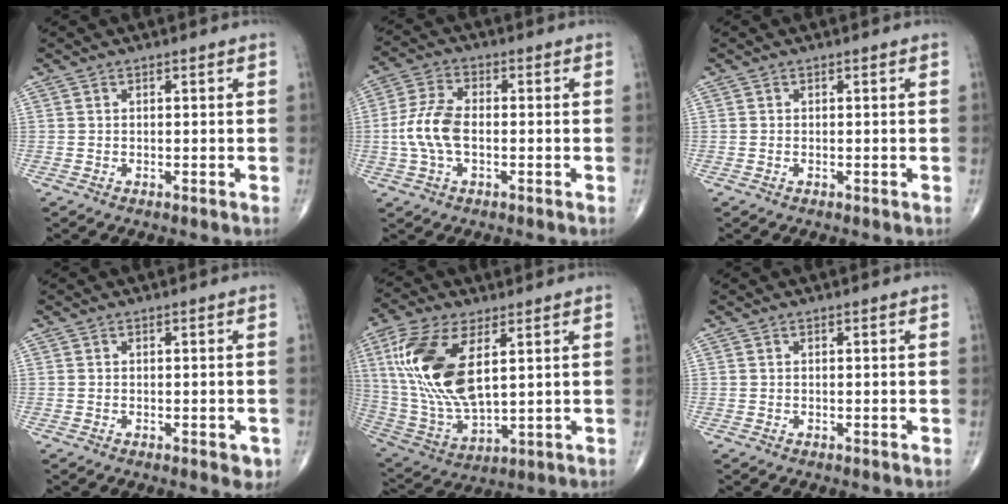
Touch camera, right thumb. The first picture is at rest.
{"total": 8.6, "force": [-1.1, 4.7, 7.1], "torque": [-0.161, 0.019, -0.024]}
{"total": 0.0}
{"total": 2.1, "force": [-0.8, 1.0, 1.7], "torque": [-0.008, 0.000, -0.010]}
{"total": 19.4, "force": [5.4, 9.1, 16.3], "torque": [-0.346, -0.021, 0.109]}
{"total": 0.0}